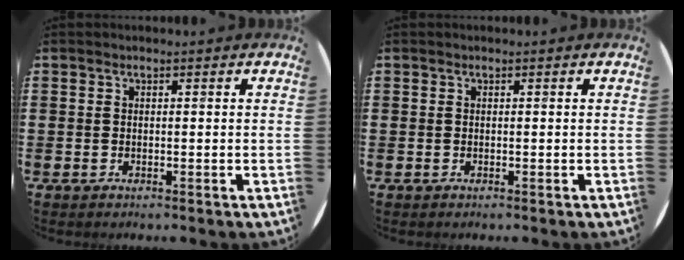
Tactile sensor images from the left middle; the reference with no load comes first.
{"total": 0.0}